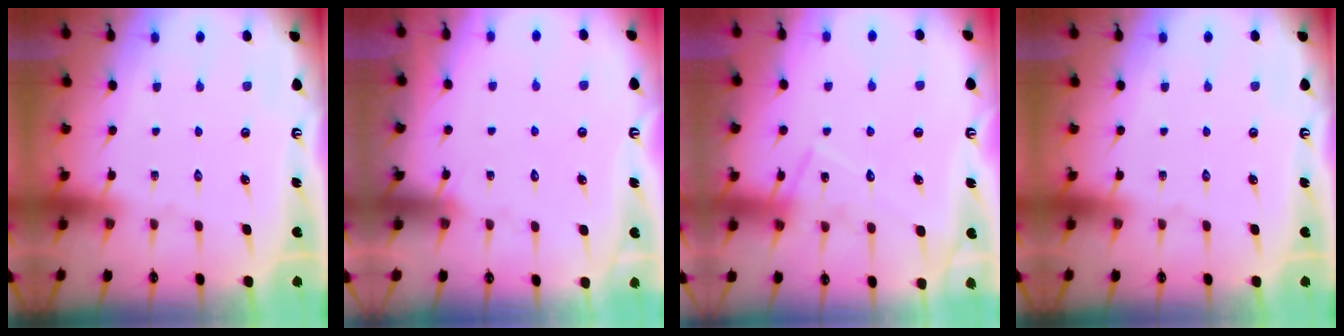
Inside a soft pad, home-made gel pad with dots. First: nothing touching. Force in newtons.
{"total": 3.3, "press": 3.3, "slide": 0.3}
{"total": 13.1, "press": 13.1, "slide": 0.9}
{"total": 0.0}